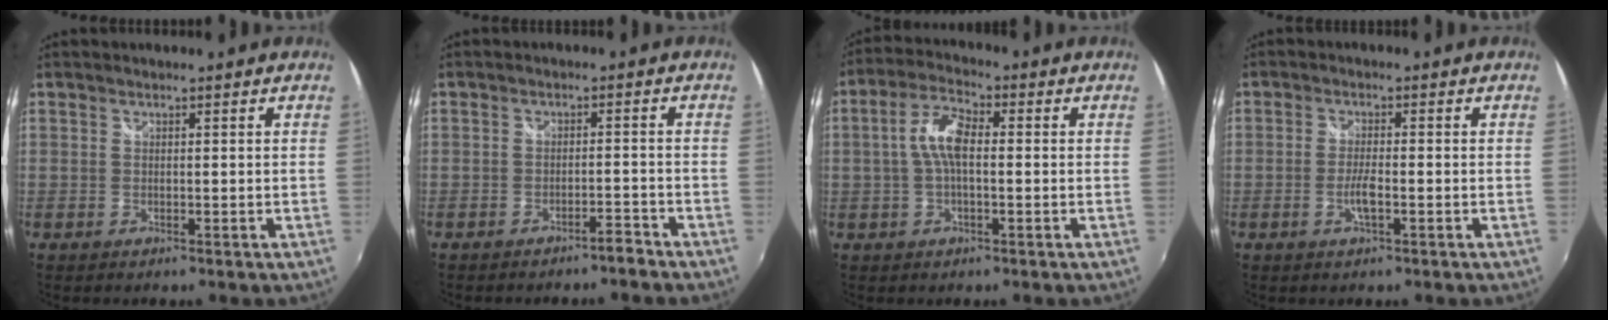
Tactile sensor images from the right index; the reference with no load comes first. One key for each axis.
{"total": 2.7, "fx": -2.5, "fy": 0.3, "fz": 0.9, "tx": -0.022, "ty": 0.000, "tz": -0.035}
{"total": 6.6, "fx": -0.1, "fy": 2.7, "fz": 6.1, "tx": -0.124, "ty": 0.016, "tz": -0.003}
{"total": 3.2, "fx": -1.1, "fy": 0.6, "fz": 2.9, "tx": -0.061, "ty": -0.003, "tz": -0.023}